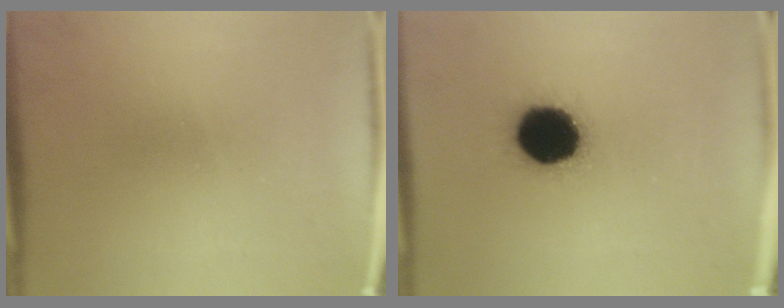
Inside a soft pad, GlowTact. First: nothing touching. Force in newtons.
{"total": 17.0}